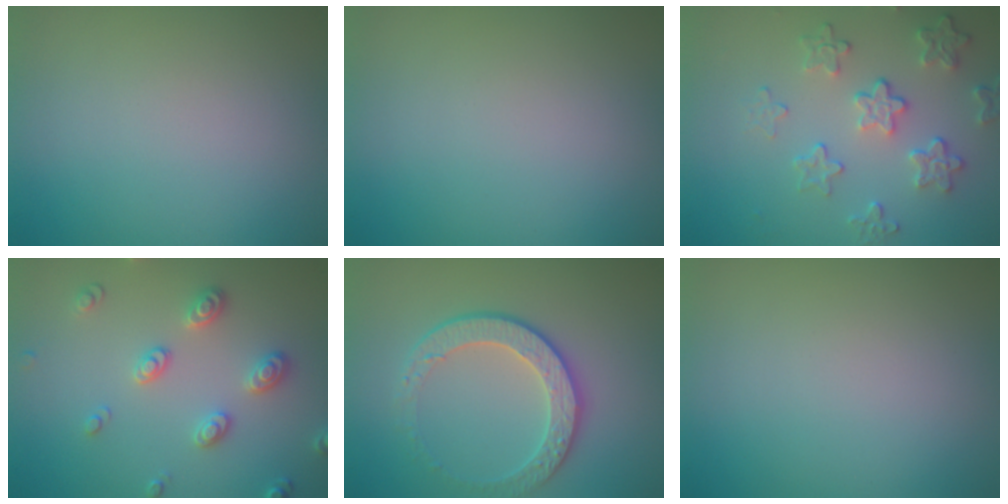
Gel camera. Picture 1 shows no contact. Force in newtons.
{"total": 0.0}
{"total": 3.9, "press": 3.2, "slide": 2.2}
{"total": 2.8, "press": 2.7, "slide": 0.8}
{"total": 3.7, "press": 3.3, "slide": 1.7}
{"total": 0.0}